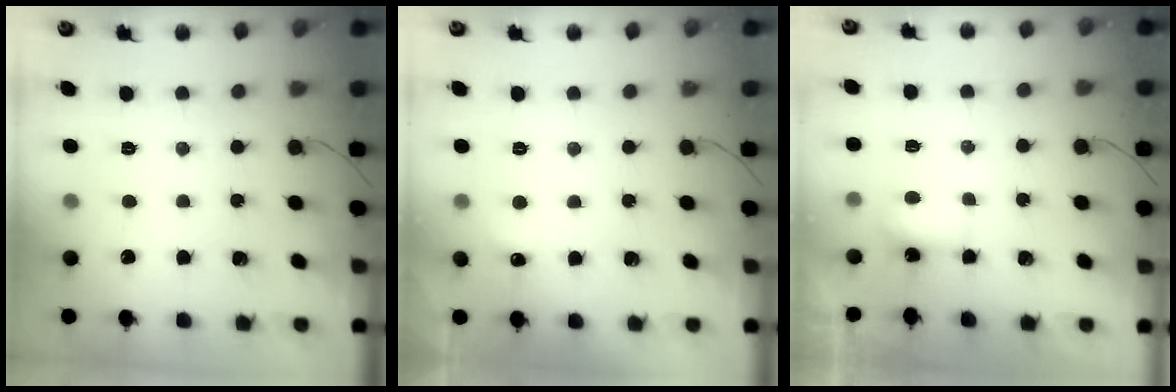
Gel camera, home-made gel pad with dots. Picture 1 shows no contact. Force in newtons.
{"total": 12.4, "press": 4.3, "slide": 11.6}
{"total": 4.2, "press": 4.0, "slide": 1.1}